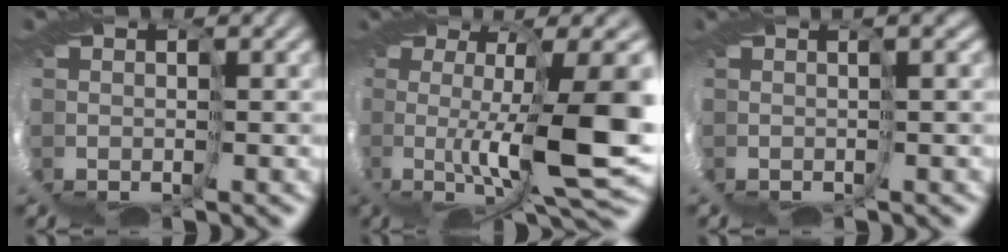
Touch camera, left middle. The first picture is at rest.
{"total": 6.4, "force": [1.1, -2.0, 6.0], "torque": [-0.123, -0.023, 0.026]}
{"total": 3.3, "force": [-0.9, -2.6, -1.8], "torque": [0.028, -0.007, 0.001]}